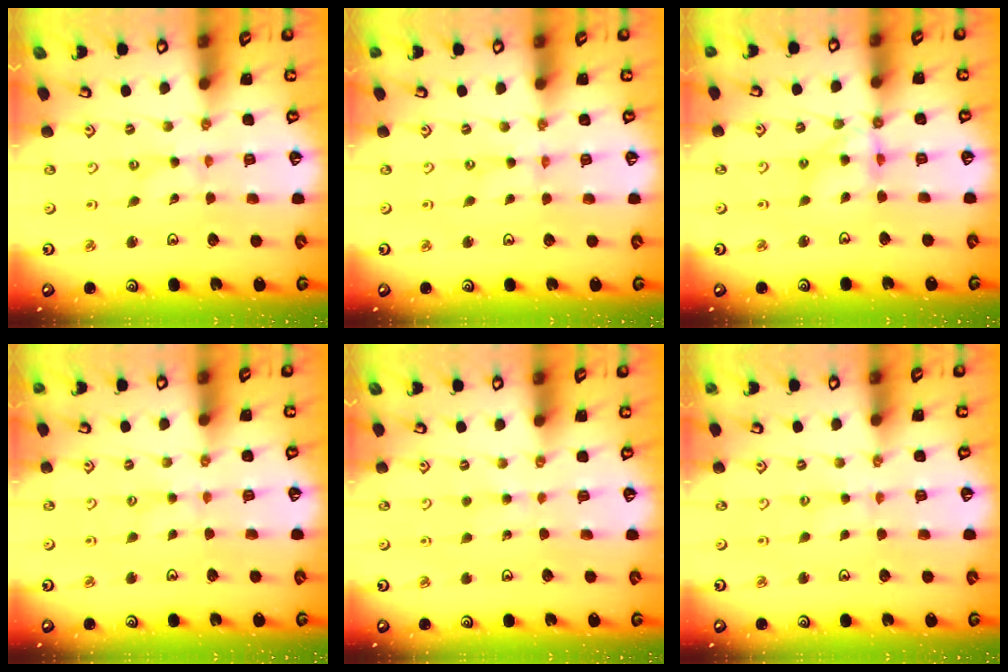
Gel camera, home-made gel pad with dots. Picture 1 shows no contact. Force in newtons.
{"total": 0.0}
{"total": 7.8, "press": 7.7, "slide": 1.0}
{"total": 2.2, "press": 2.2, "slide": 0.3}
{"total": 3.2, "press": 3.2, "slide": 0.4}
{"total": 2.1, "press": 2.1, "slide": 0.3}